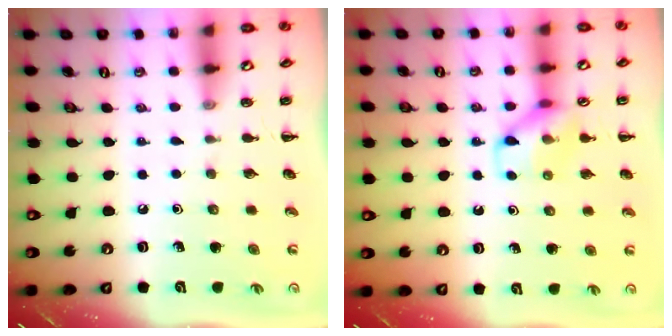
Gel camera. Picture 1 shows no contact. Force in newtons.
{"total": 11.9, "press": 11.8, "slide": 1.4}